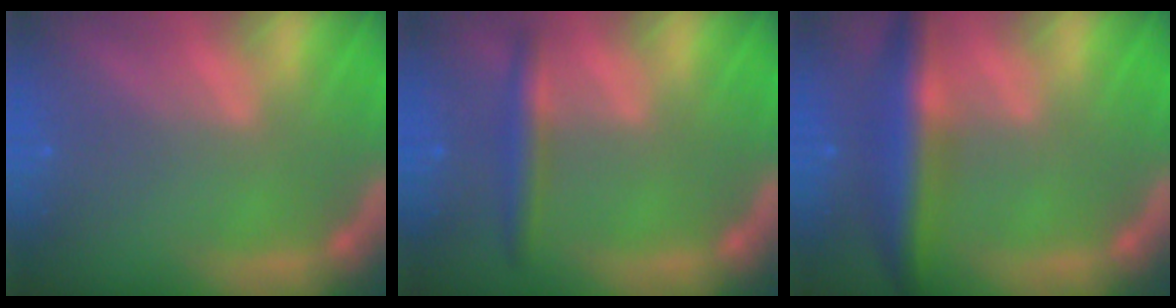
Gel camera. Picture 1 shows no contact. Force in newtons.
{"total": 3.0}
{"total": 6.5}